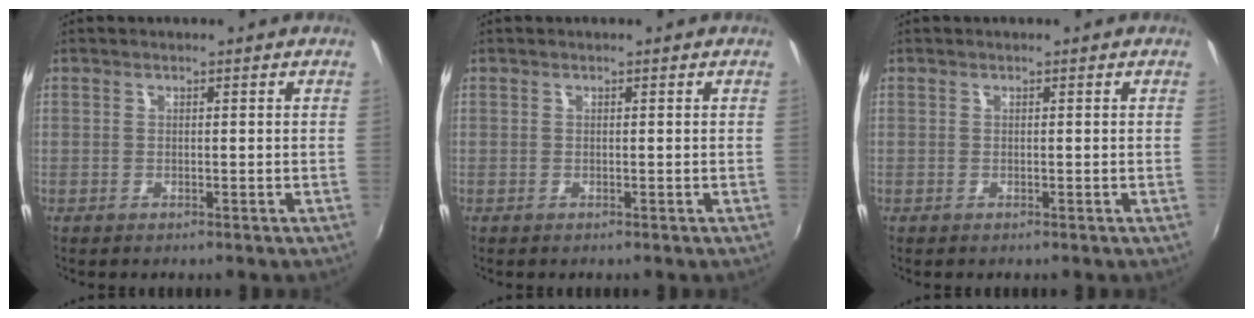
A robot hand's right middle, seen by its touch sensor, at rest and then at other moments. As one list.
[{"total": 0.0}, {"total": 0.0}]